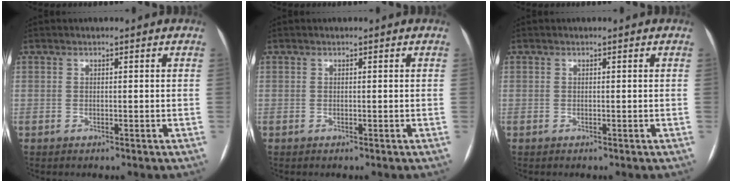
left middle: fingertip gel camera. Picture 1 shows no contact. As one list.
[{"total": 0.0}, {"total": 0.0}]